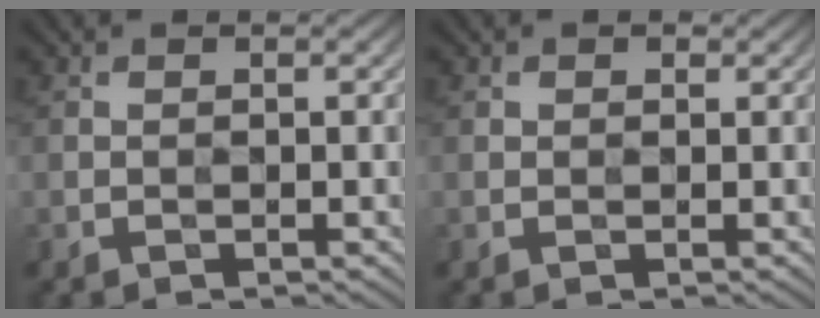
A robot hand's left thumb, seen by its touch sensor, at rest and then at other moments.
{"total": 0.7, "force": [0.4, 0.5, -0.2], "torque": [0.005, -0.003, 0.006]}